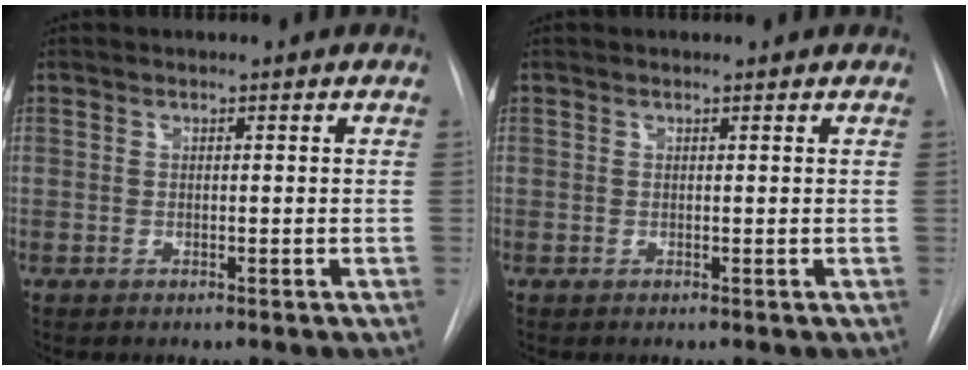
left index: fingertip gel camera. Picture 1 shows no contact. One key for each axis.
{"total": 1.3, "fx": 1.2, "fy": 0.3, "fz": 0.2, "tx": -0.013, "ty": 0.010, "tz": 0.011}